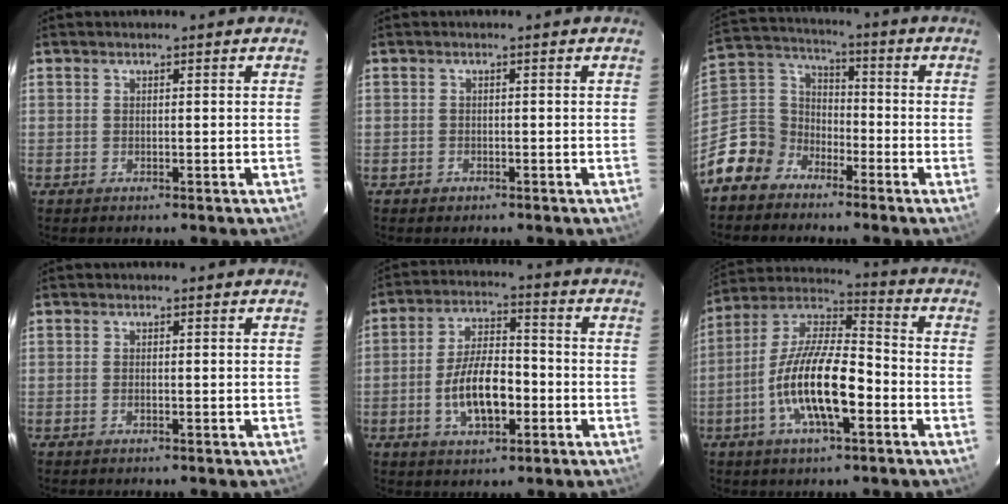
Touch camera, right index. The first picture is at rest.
{"total": 1.3, "force": [-0.8, 1.0, 0.2], "torque": [-0.003, 0.004, -0.011]}
{"total": 10.6, "force": [-7.1, 7.6, 1.8], "torque": [-0.065, 0.046, -0.147]}
{"total": 0.7, "force": [-0.2, 0.2, 0.6], "torque": [-0.012, 0.001, -0.005]}
{"total": 11.0, "force": [-3.2, 4.9, 9.2], "torque": [-0.178, 0.007, -0.049]}
{"total": 16.2, "force": [-5.5, 5.3, 14.3], "torque": [-0.281, -0.005, -0.108]}